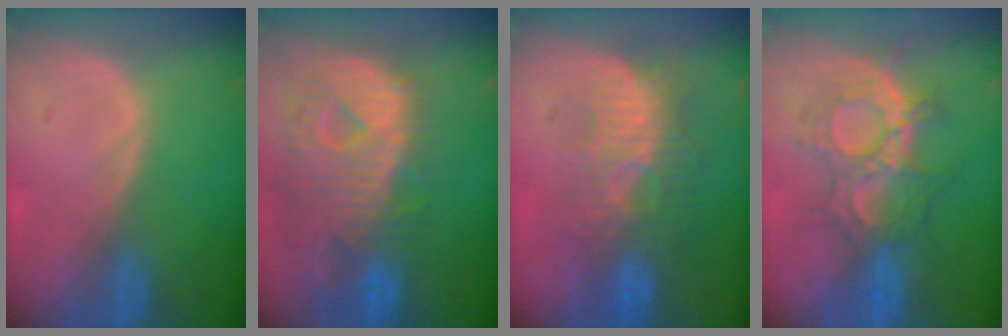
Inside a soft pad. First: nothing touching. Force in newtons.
{"total": 12.8, "press": 11.0, "slide": 6.6}
{"total": 9.4, "press": 8.7, "slide": 3.7}
{"total": 8.8, "press": 8.8, "slide": 0.9}